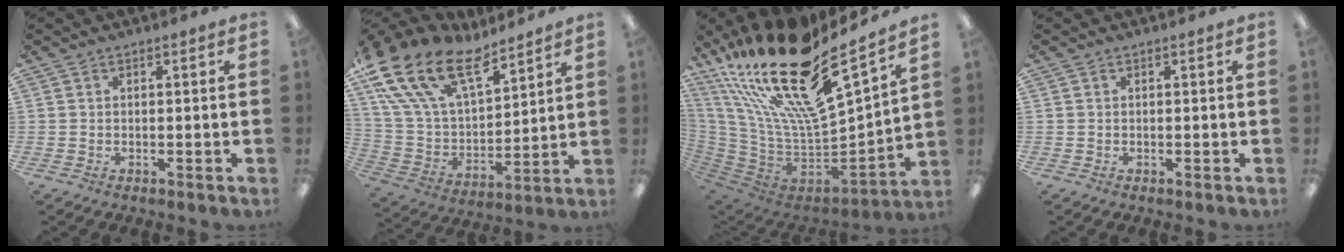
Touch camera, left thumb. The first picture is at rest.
{"total": 22.1, "force": [14.6, 11.1, 12.4], "torque": [-0.262, -0.086, 0.266]}
{"total": 26.6, "force": [17.5, 8.1, 18.3], "torque": [-0.322, -0.135, 0.301]}
{"total": 0.0}